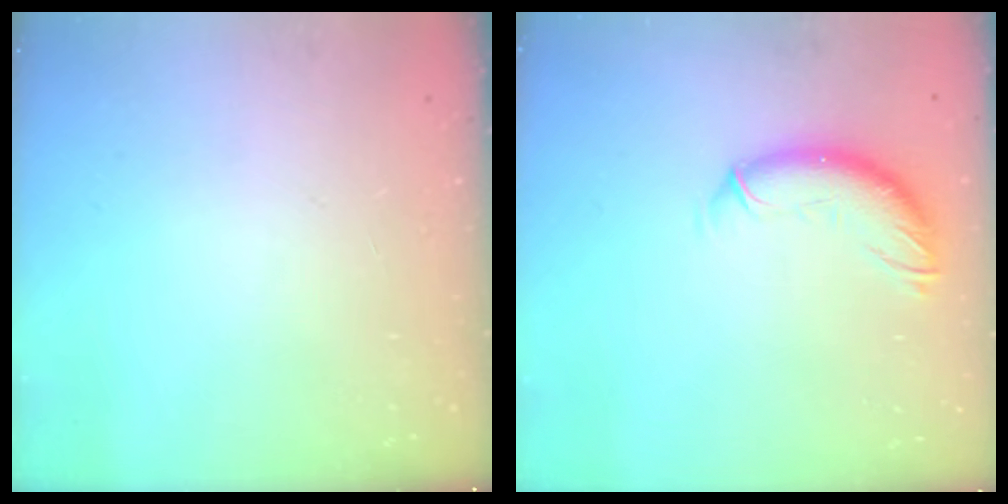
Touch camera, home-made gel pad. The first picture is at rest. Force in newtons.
{"total": 10.7, "press": 10.6, "slide": 1.0}